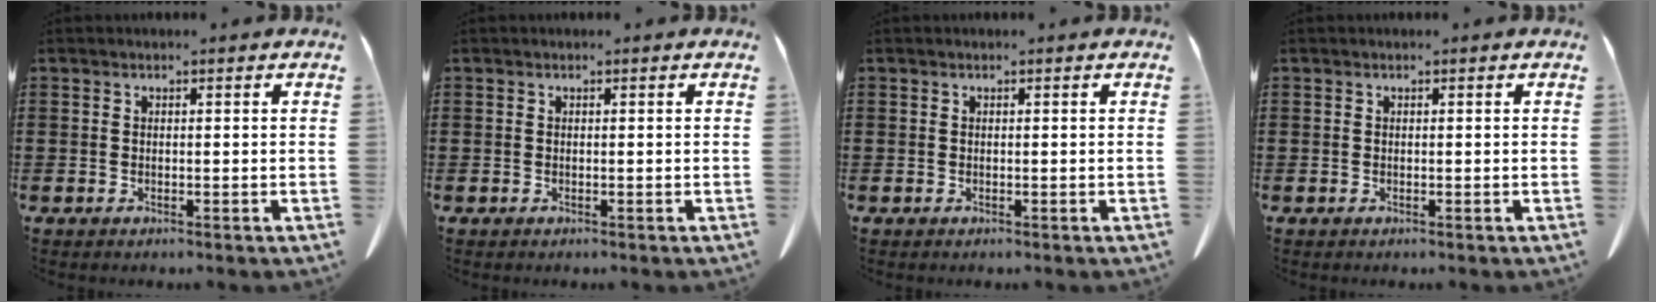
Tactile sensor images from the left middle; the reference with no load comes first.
{"total": 0.0}
{"total": 0.0}
{"total": 0.0}